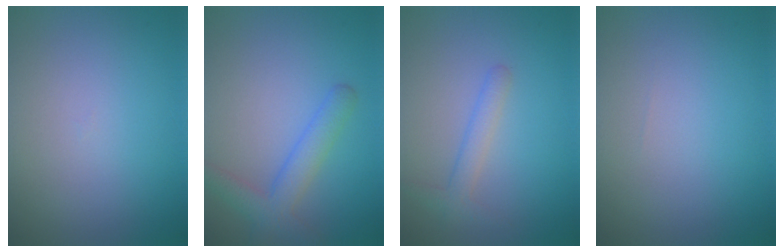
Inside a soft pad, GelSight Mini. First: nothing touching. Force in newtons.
{"total": 3.2, "press": 3.2, "slide": 0.2}
{"total": 1.8, "press": 1.8, "slide": 0.0}
{"total": 0.0}